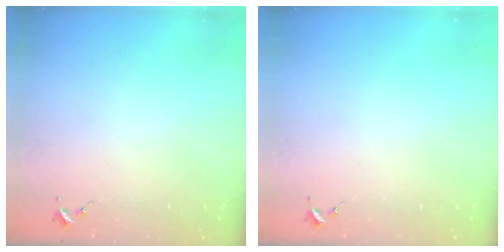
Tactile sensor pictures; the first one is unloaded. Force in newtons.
{"total": 0.0}